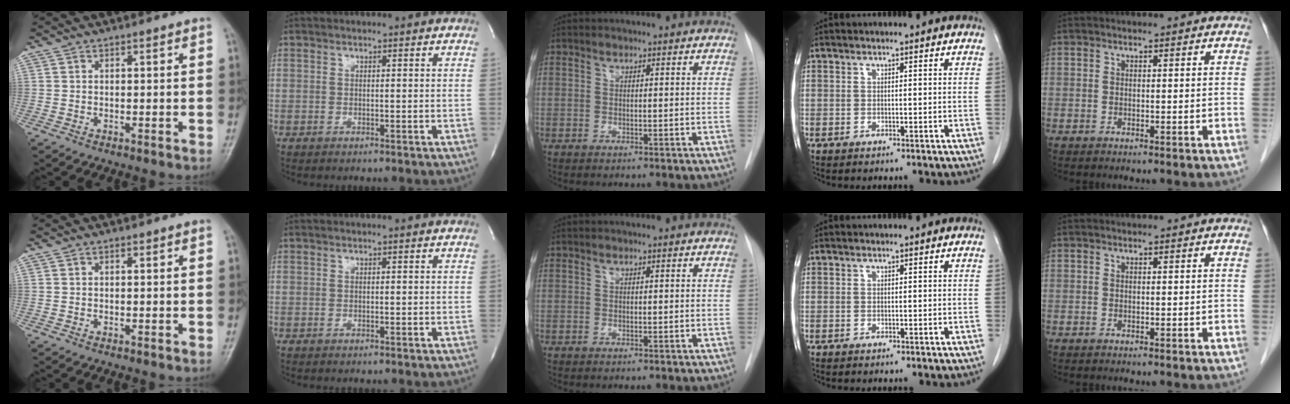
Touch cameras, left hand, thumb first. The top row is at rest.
{}